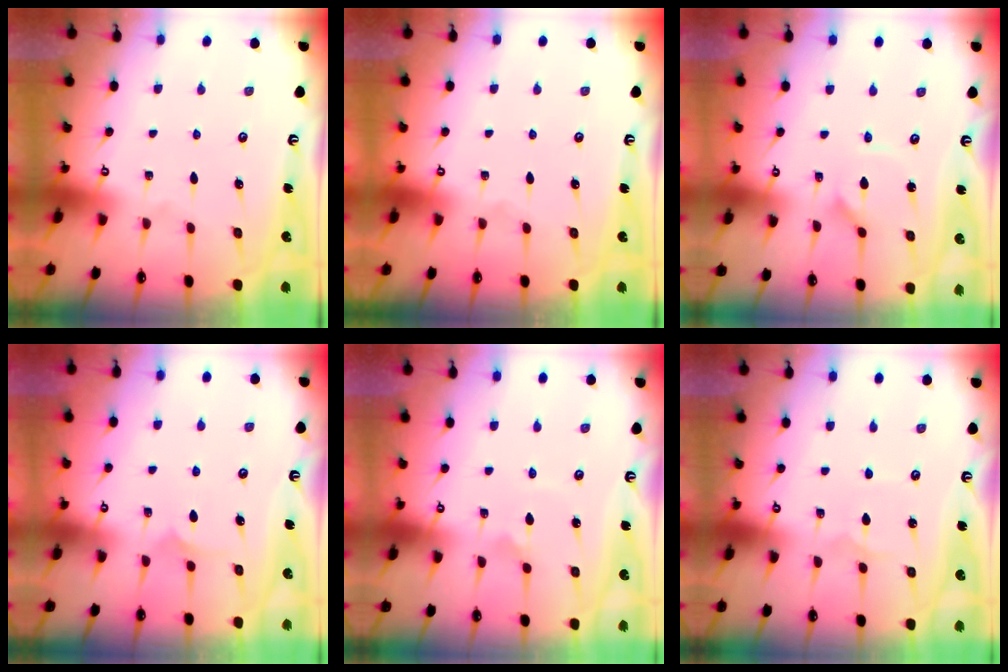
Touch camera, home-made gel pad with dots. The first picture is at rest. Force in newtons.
{"total": 0.0}
{"total": 1.6, "press": 1.5, "slide": 0.2}
{"total": 5.3, "press": 5.3, "slide": 0.1}
{"total": 2.3, "press": 2.3, "slide": 0.1}
{"total": 1.1, "press": 1.1, "slide": 0.2}